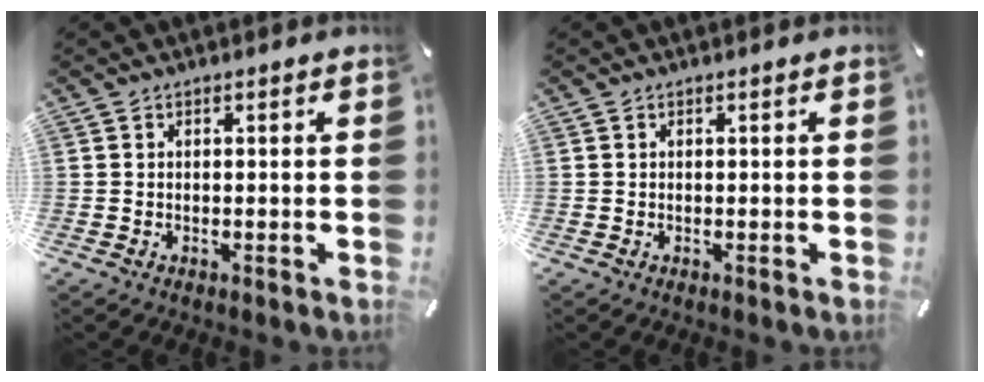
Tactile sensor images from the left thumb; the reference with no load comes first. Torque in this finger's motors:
{"motor_torque": [0.00, 0.00, 0.00, 0.00, 0.00]}